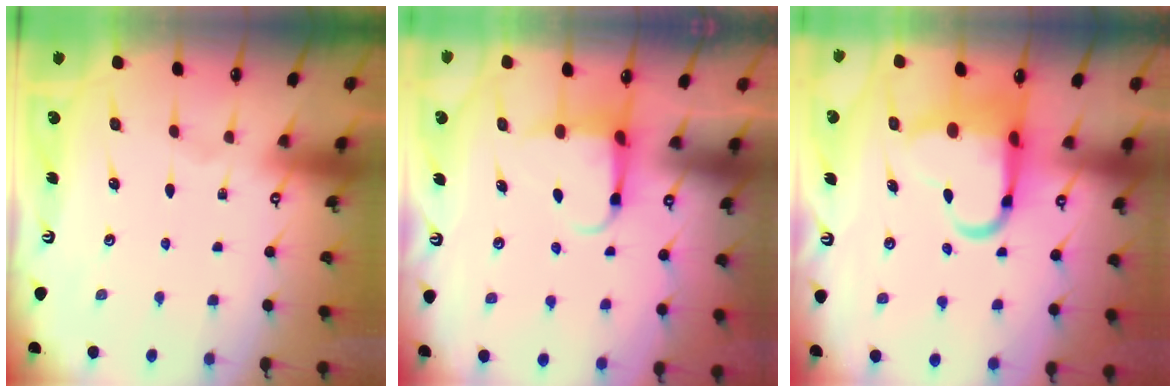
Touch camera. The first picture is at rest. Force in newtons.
{"total": 3.9, "press": 3.9, "slide": 0.4}
{"total": 8.7, "press": 8.3, "slide": 2.6}